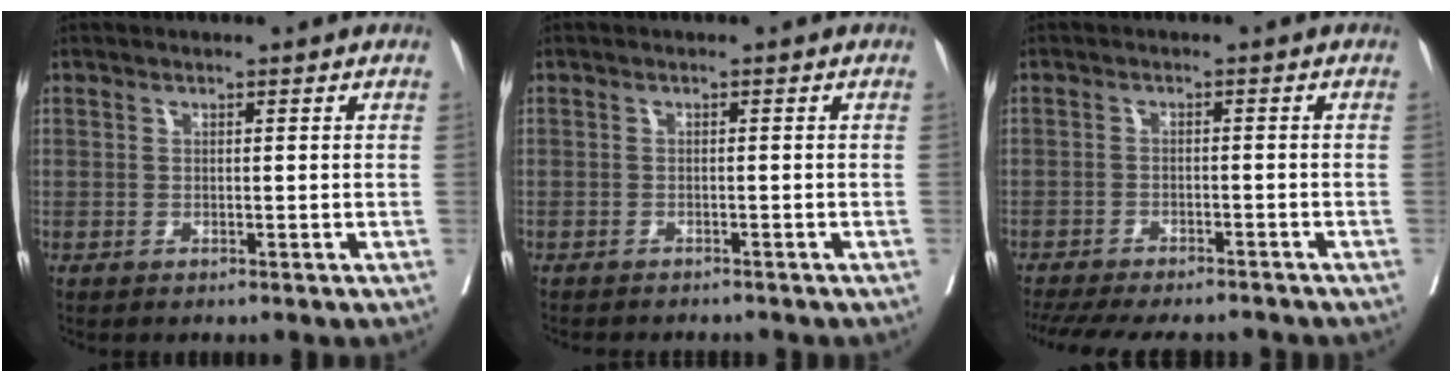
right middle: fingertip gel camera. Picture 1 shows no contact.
{"total": 5.4, "force": [-4.9, 1.2, 1.8], "torque": [-0.018, -0.004, -0.065]}
{"total": 16.0, "force": [-14.0, 4.1, 6.5], "torque": [-0.156, -0.019, -0.192]}